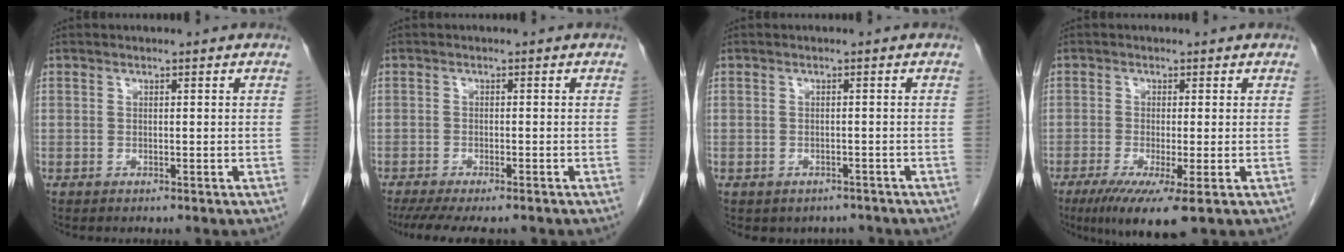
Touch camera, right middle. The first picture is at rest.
{"total": 9.7, "force": [-8.0, 2.2, 5.0], "torque": [-0.077, -0.012, -0.117]}
{"total": 3.4, "force": [-2.8, 2.0, 0.3], "torque": [-0.005, 0.010, -0.034]}
{"total": 7.5, "force": [-3.9, 0.6, 6.4], "torque": [-0.107, -0.023, -0.062]}